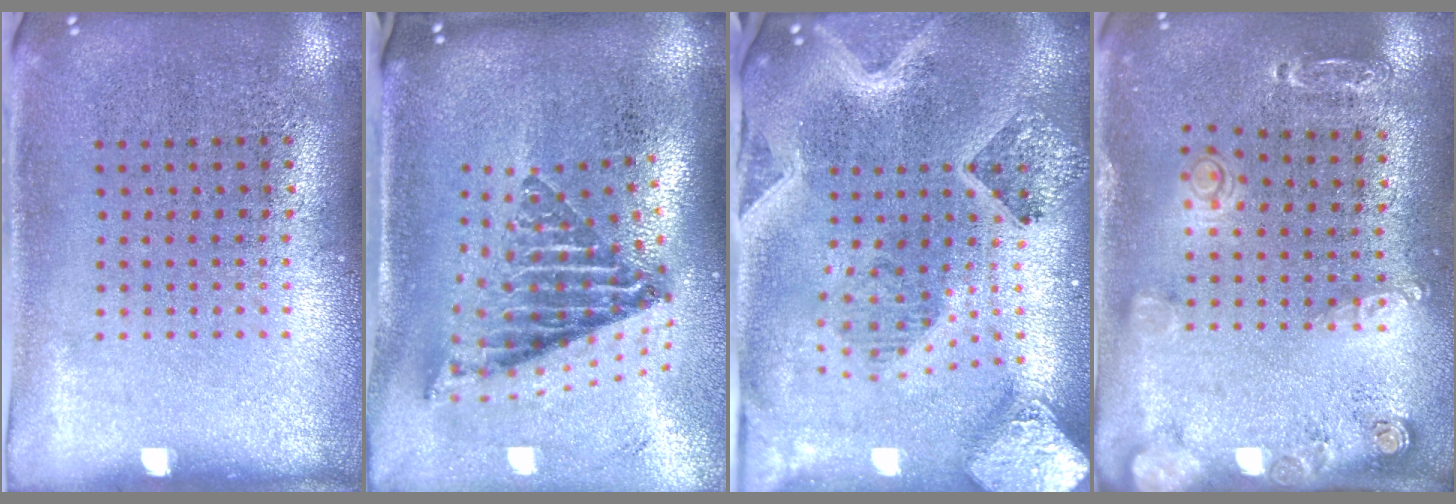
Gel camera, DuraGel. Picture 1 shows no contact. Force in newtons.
{"total": 2.6, "press": 1.6, "slide": 2.0}
{"total": 4.1, "press": 3.2, "slide": 2.6}
{"total": 1.5, "press": 1.5, "slide": 0.3}